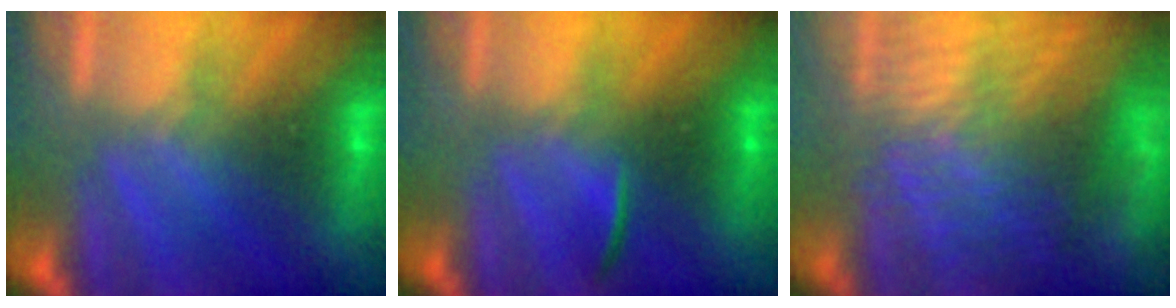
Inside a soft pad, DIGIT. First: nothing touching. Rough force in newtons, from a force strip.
{"total": 1.8}
{"total": 6.8}